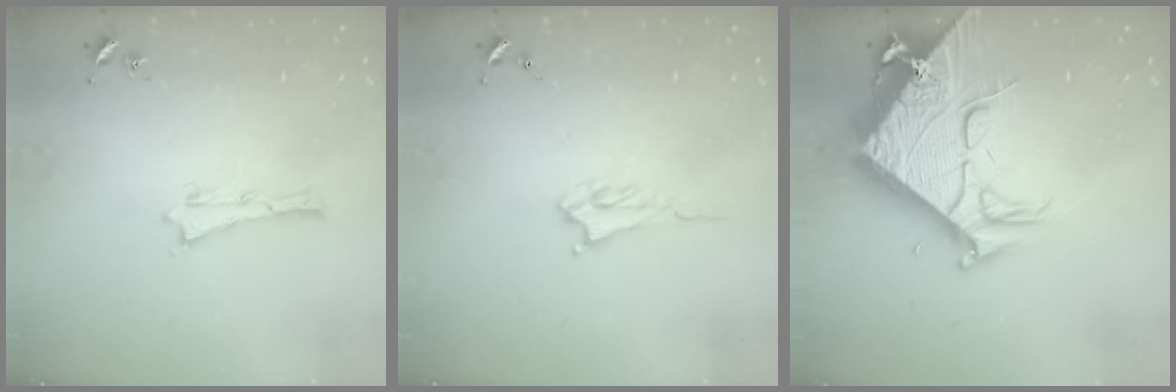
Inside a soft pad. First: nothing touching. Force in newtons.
{"total": 1.6, "press": 1.5, "slide": 0.4}
{"total": 9.8, "press": 9.8, "slide": 1.1}